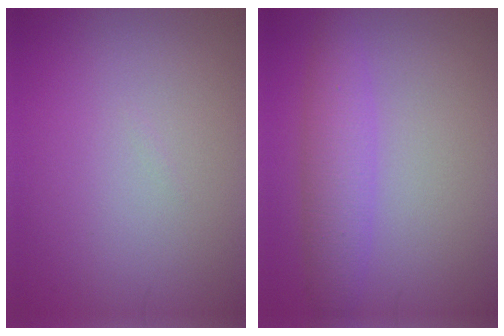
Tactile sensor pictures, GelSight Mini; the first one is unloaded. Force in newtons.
{"total": 3.8, "press": 3.8, "slide": 0.2}